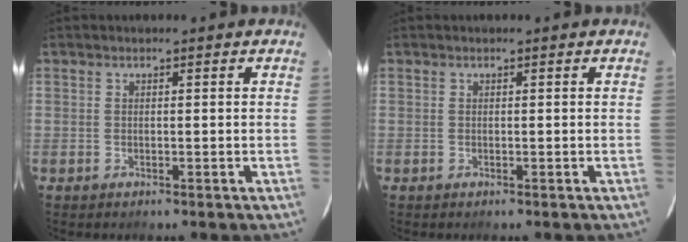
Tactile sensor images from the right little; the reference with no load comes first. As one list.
[{"total": 0.0}]